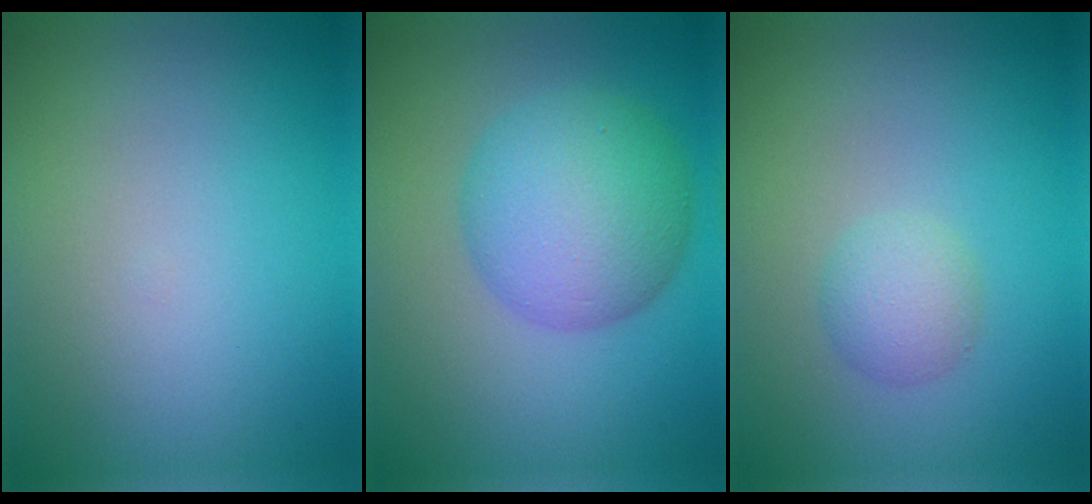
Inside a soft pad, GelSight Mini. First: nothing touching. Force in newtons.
{"total": 7.5, "press": 7.5, "slide": 0.0}
{"total": 2.0, "press": 2.0, "slide": 0.0}